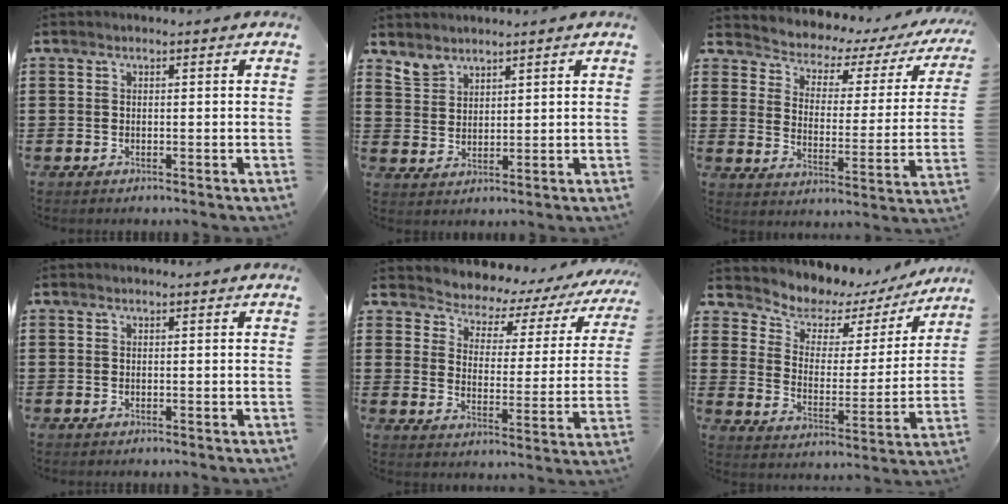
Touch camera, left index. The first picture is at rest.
{"total": 3.2, "force": [2.9, 1.4, 0.0], "torque": [-0.011, -0.001, 0.057]}
{"total": 2.7, "force": [2.2, 1.3, 0.7], "torque": [-0.035, -0.025, 0.026]}
{"total": 0.0}
{"total": 3.2, "force": [3.0, 1.1, 0.2], "torque": [-0.029, -0.032, 0.040]}
{"total": 5.1, "force": [4.4, 2.6, 0.4], "torque": [-0.035, -0.040, 0.070]}